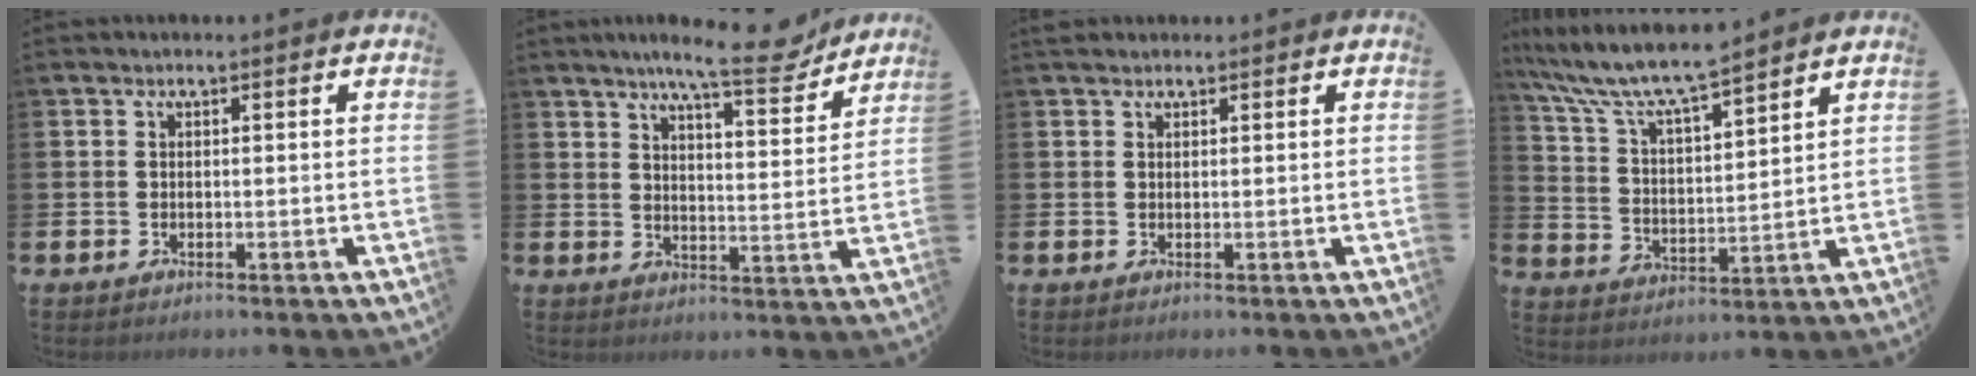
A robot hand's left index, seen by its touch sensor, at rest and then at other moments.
{"total": 9.2, "force": [8.0, 0.9, 4.5], "torque": [-0.079, -0.042, 0.135]}
{"total": 1.2, "force": [1.1, 0.4, 0.1], "torque": [0.005, 0.001, 0.018]}
{"total": 8.9, "force": [8.1, 1.1, 3.4], "torque": [-0.103, -0.047, 0.143]}